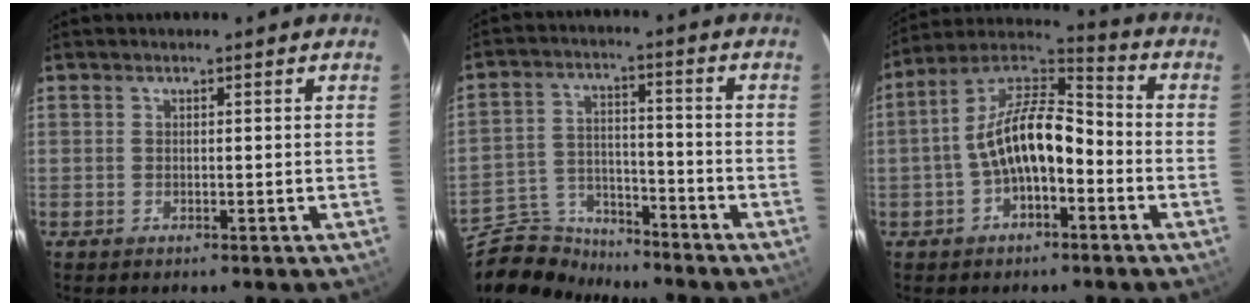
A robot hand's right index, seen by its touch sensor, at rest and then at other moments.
{"total": 10.1, "force": [-9.4, 3.5, 1.1], "torque": [-0.046, 0.021, -0.171]}
{"total": 13.2, "force": [-3.2, 6.2, 11.2], "torque": [-0.217, 0.026, -0.059]}